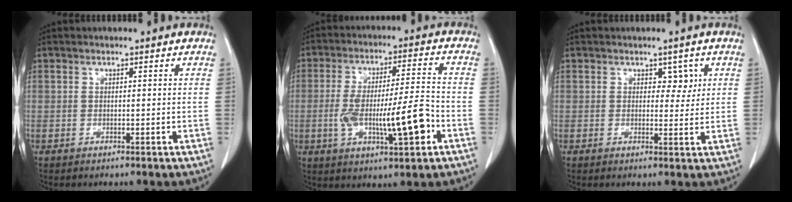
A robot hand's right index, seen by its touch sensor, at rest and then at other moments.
{"total": 12.4, "force": [-3.3, 1.8, 11.8], "torque": [-0.209, 0.008, -0.047]}
{"total": 2.6, "force": [1.1, 1.6, 1.6], "torque": [-0.012, 0.000, 0.014]}